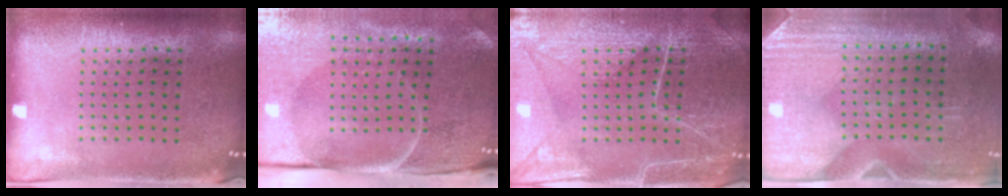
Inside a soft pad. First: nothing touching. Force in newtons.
{"total": 4.9, "press": 3.9, "slide": 3.0}
{"total": 4.1, "press": 4.1, "slide": 0.7}
{"total": 2.9, "press": 2.5, "slide": 1.4}